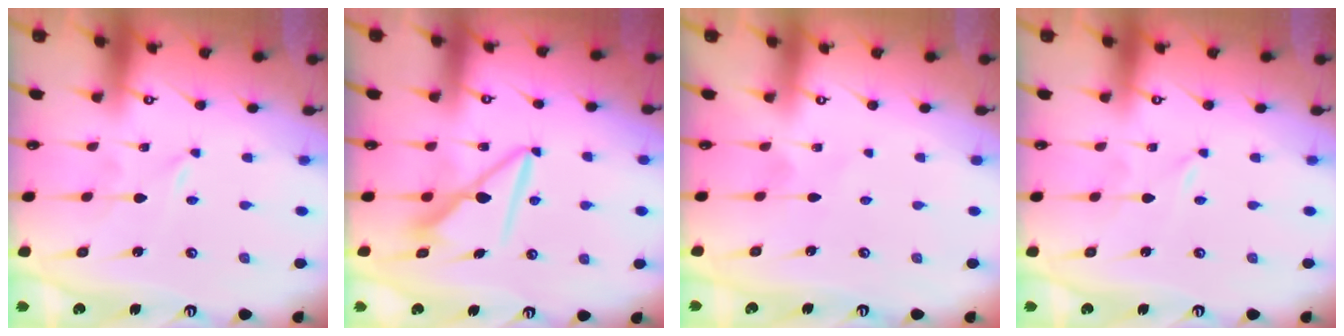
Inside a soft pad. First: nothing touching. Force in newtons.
{"total": 8.0, "press": 8.0, "slide": 0.8}
{"total": 2.8, "press": 2.8, "slide": 0.4}
{"total": 0.0}